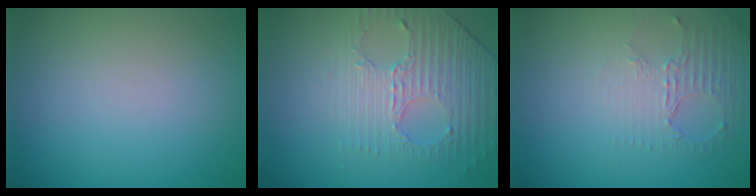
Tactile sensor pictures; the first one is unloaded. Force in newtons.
{"total": 4.4, "press": 3.2, "slide": 3.0}
{"total": 2.5, "press": 1.8, "slide": 1.7}